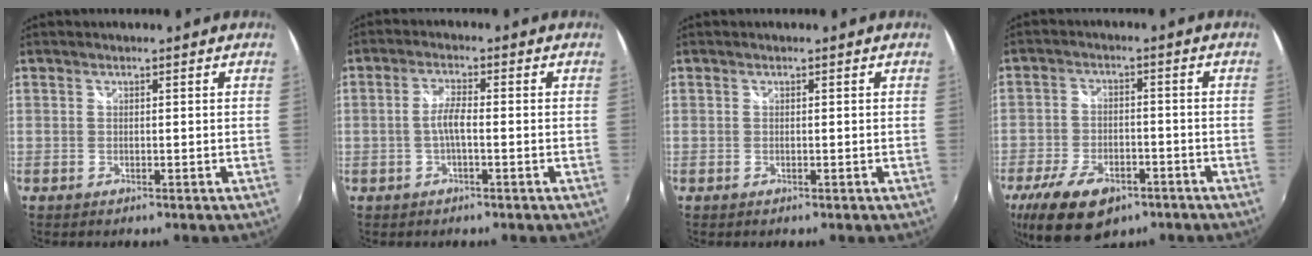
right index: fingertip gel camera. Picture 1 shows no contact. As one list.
[{"total": 3.3, "force": [-0.8, 0.6, 3.2], "torque": [-0.066, 0.006, -0.015]}, {"total": 0.0}, {"total": 14.6, "force": [-9.0, 7.7, 8.6], "torque": [-0.197, -0.024, -0.148]}]